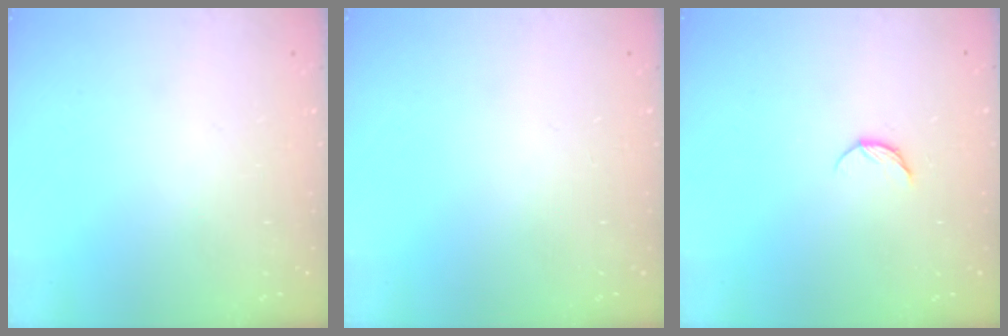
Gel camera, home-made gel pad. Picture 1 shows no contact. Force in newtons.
{"total": 0.0}
{"total": 4.6, "press": 4.6, "slide": 0.5}